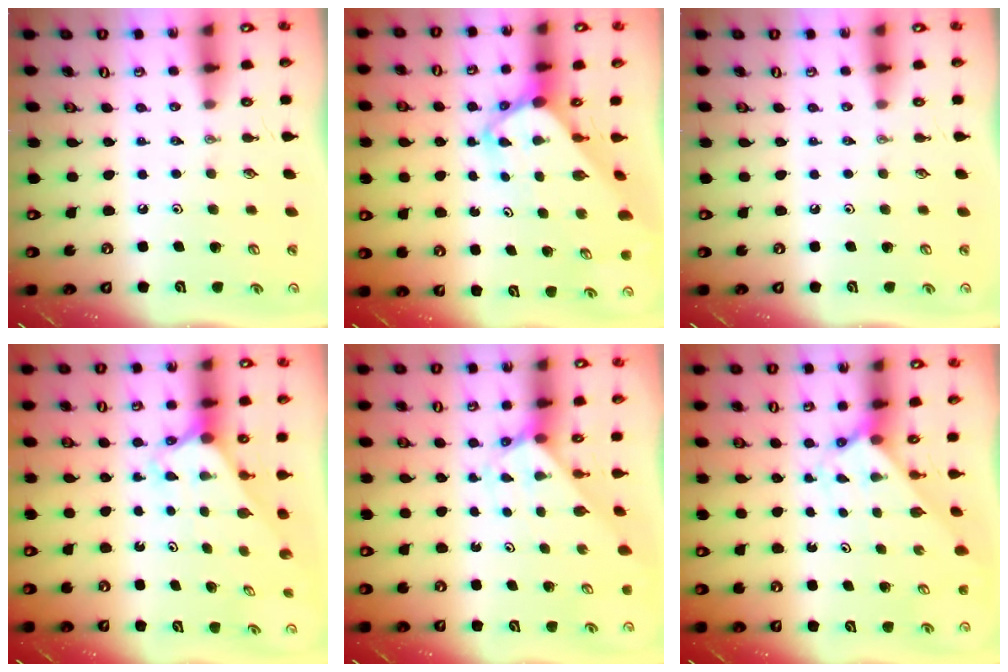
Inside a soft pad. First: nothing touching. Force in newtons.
{"total": 4.3, "press": 4.3, "slide": 0.4}
{"total": 0.0}
{"total": 2.3, "press": 2.3, "slide": 0.2}
{"total": 2.0, "press": 2.0, "slide": 0.1}
{"total": 2.3, "press": 2.3, "slide": 0.3}